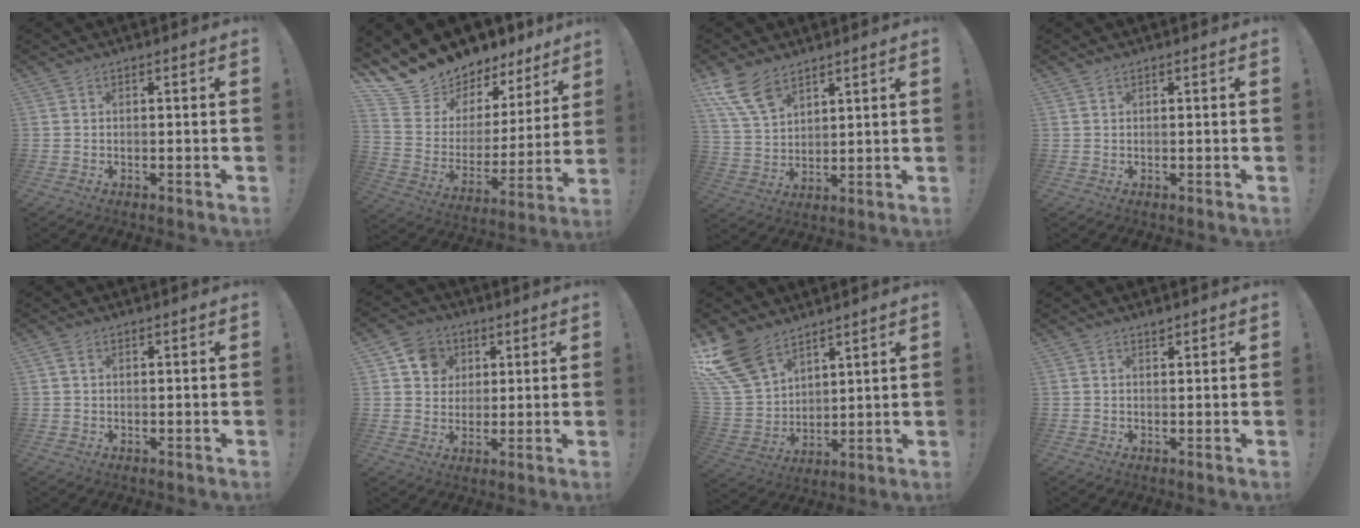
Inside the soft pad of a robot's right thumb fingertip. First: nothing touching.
{"total": 12.3, "force": [11.2, 4.8, 1.0], "torque": [-0.041, -0.110, 0.212]}
{"total": 10.6, "force": [7.2, 5.5, 5.5], "torque": [-0.106, -0.032, 0.142]}
{"total": 0.9, "force": [-0.5, -0.6, -0.5], "torque": [0.008, 0.005, -0.010]}
{"total": 1.6, "force": [0.7, 1.0, 1.1], "torque": [-0.015, 0.000, 0.011]}
{"total": 9.9, "force": [3.9, 8.7, 2.5], "torque": [-0.031, -0.022, 0.080]}
{"total": 15.7, "force": [10.9, 8.9, 7.0], "torque": [-0.157, -0.069, 0.209]}
{"total": 1.1, "force": [1.1, 0.3, 0.1], "torque": [0.013, -0.010, 0.018]}